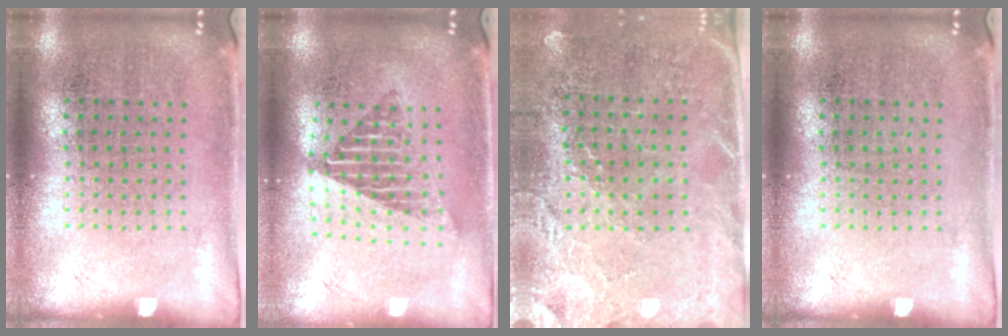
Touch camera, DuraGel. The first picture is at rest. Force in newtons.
{"total": 1.7, "press": 1.3, "slide": 1.1}
{"total": 3.1, "press": 2.7, "slide": 1.5}
{"total": 0.0}